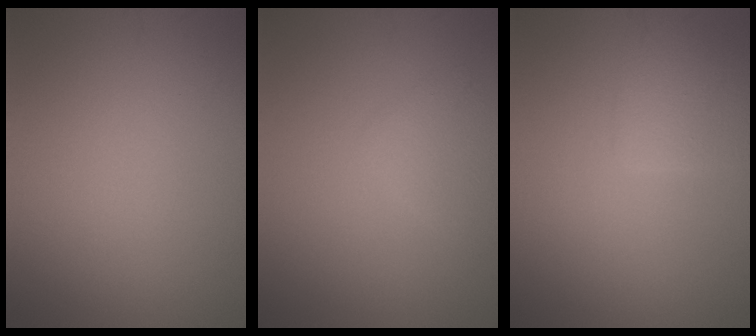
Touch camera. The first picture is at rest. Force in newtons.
{"total": 1.7, "press": 1.7, "slide": 0.1}
{"total": 2.6, "press": 2.6, "slide": 0.1}